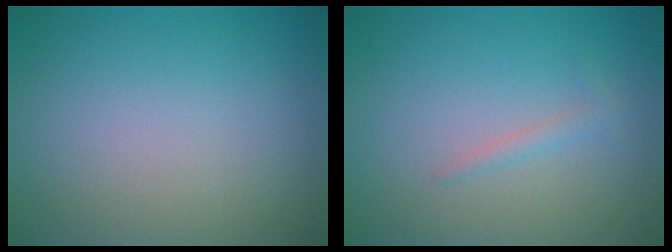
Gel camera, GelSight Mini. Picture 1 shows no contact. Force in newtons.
{"total": 1.0, "press": 1.0, "slide": 0.1}